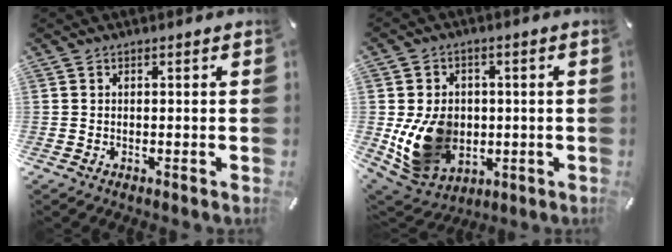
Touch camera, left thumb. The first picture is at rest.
{"total": 13.8, "force": [-1.3, 11.4, 7.6], "torque": [-0.150, 0.001, -0.016]}